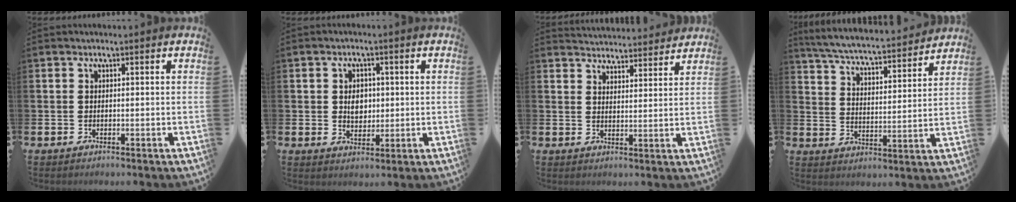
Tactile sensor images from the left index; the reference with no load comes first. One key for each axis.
{"total": 3.4, "fx": 0.6, "fy": 2.5, "fz": 2.1, "tx": -0.031, "ty": 0.006, "tz": 0.005}
{"total": 4.4, "fx": 4.4, "fy": 0.5, "fz": -0.4, "tx": -0.001, "ty": -0.032, "tz": 0.078}
{"total": 6.0, "fx": 5.7, "fy": 0.4, "fz": 1.5, "tx": -0.057, "ty": -0.048, "tz": 0.095}